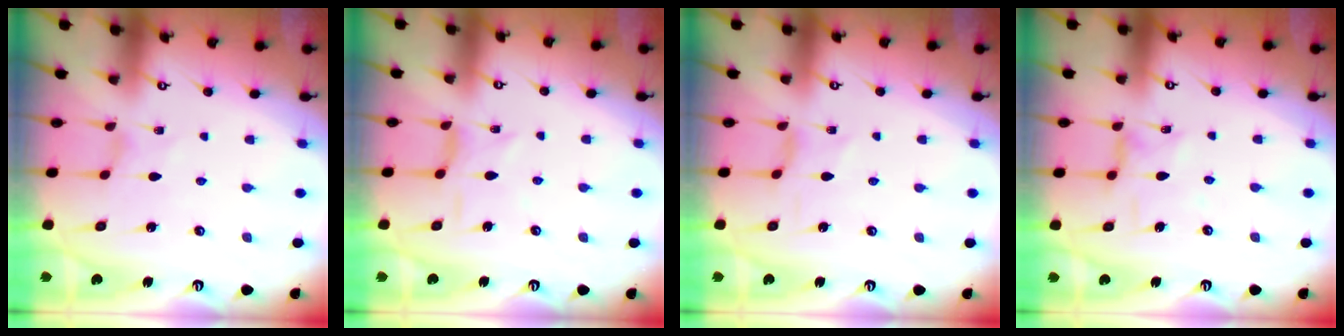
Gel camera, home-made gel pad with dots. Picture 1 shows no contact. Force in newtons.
{"total": 2.3, "press": 2.3, "slide": 0.5}
{"total": 2.2, "press": 2.2, "slide": 0.2}
{"total": 2.0, "press": 2.0, "slide": 0.4}